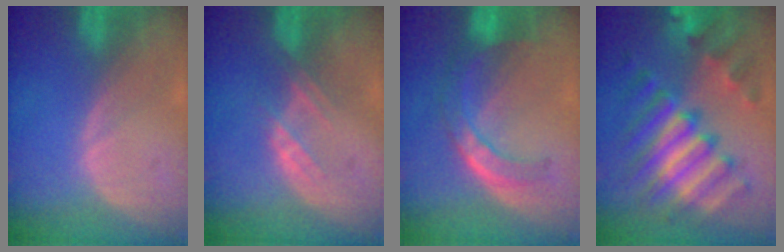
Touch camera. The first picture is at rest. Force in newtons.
{"total": 3.0, "press": 2.9, "slide": 0.7}
{"total": 7.7, "press": 6.5, "slide": 4.2}
{"total": 11.8, "press": 11.7, "slide": 1.1}